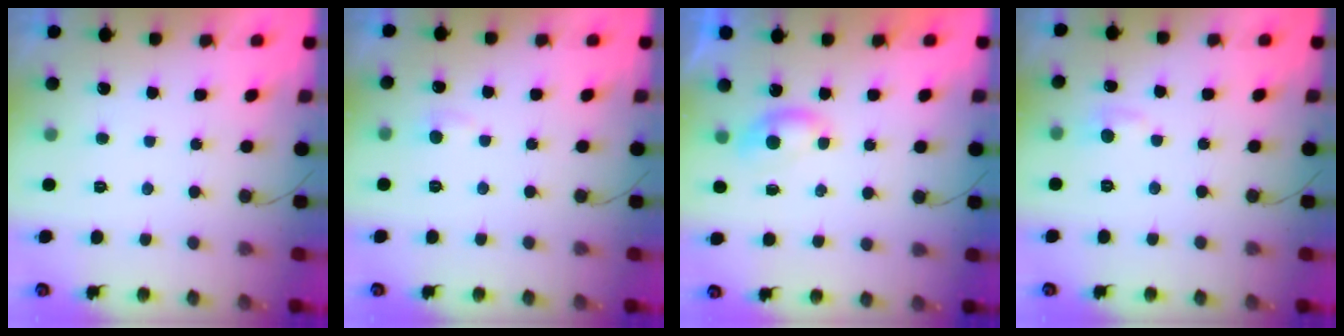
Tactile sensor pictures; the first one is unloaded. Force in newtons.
{"total": 3.8, "press": 3.7, "slide": 0.4}
{"total": 4.5, "press": 4.5, "slide": 0.4}
{"total": 4.8, "press": 4.7, "slide": 0.6}